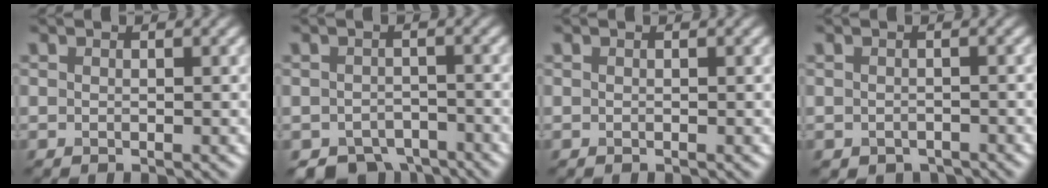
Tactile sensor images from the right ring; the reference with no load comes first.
{"total": 4.3, "force": [-3.4, 2.3, 1.4], "torque": [-0.007, -0.008, -0.055]}
{"total": 0.0}
{"total": 1.6, "force": [-1.2, 0.9, 0.5], "torque": [-0.005, -0.004, -0.019]}